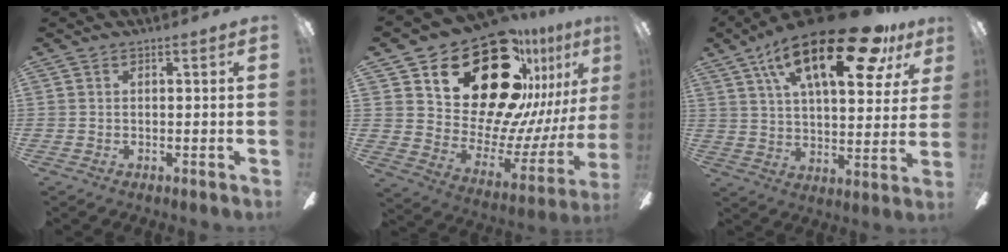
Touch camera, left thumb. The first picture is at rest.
{"total": 30.3, "force": [17.8, 16.4, 18.3], "torque": [-0.259, -0.122, 0.335]}
{"total": 26.1, "force": [14.8, 9.6, 19.2], "torque": [-0.304, -0.070, 0.237]}